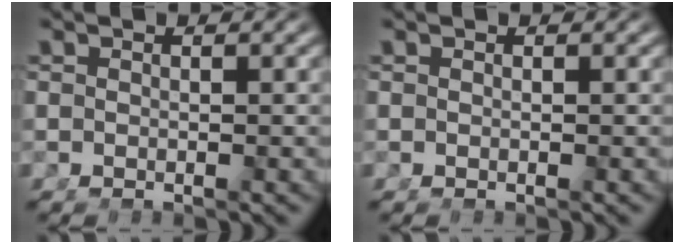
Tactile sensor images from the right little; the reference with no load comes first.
{"total": 0.0}